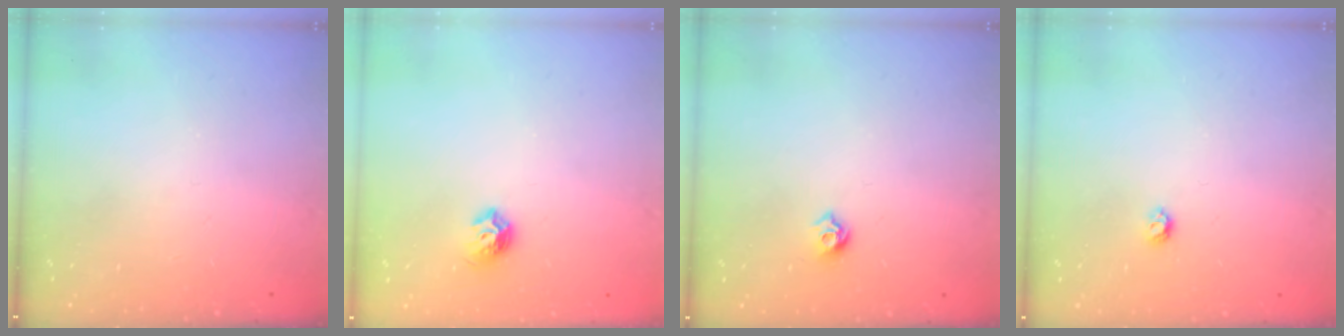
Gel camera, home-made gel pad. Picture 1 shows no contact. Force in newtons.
{"total": 6.4, "press": 6.4, "slide": 0.8}
{"total": 5.9, "press": 5.8, "slide": 1.0}
{"total": 3.4, "press": 3.4, "slide": 0.7}